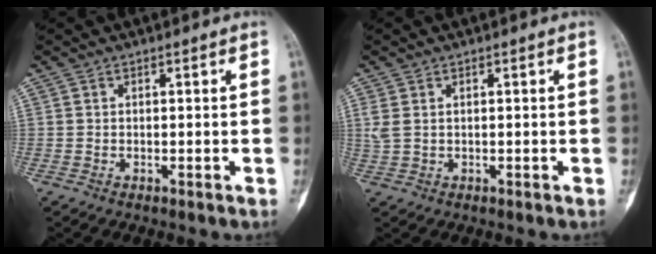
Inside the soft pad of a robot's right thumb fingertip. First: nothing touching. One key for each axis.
{"total": 2.4, "fx": 0.8, "fy": 1.4, "fz": 1.8, "tx": -0.056, "ty": 0.007, "tz": 0.022}